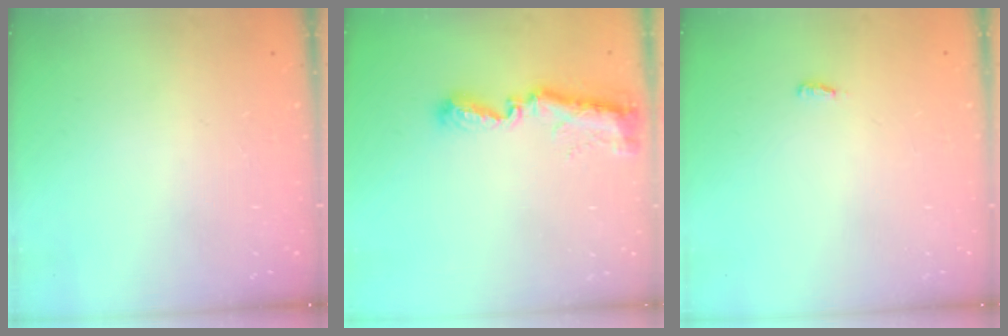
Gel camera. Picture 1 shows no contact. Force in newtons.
{"total": 9.2, "press": 9.2, "slide": 0.4}
{"total": 2.6, "press": 2.4, "slide": 1.0}